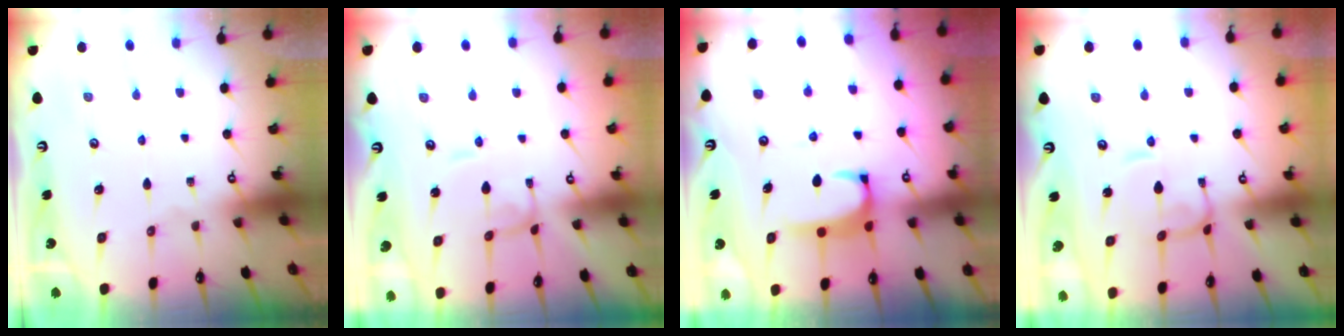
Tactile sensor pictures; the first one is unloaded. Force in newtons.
{"total": 2.0, "press": 2.0, "slide": 0.1}
{"total": 1.9, "press": 1.9, "slide": 0.3}
{"total": 0.0}